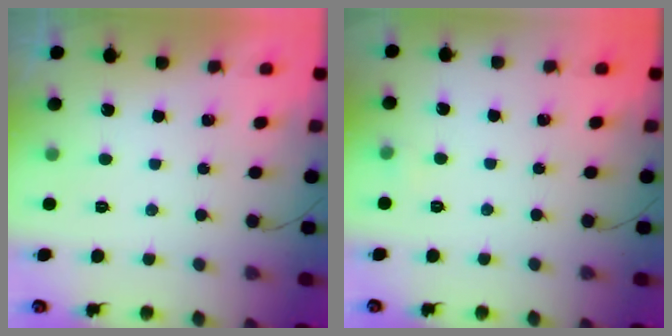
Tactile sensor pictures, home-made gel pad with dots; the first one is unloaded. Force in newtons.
{"total": 3.9, "press": 2.7, "slide": 2.8}